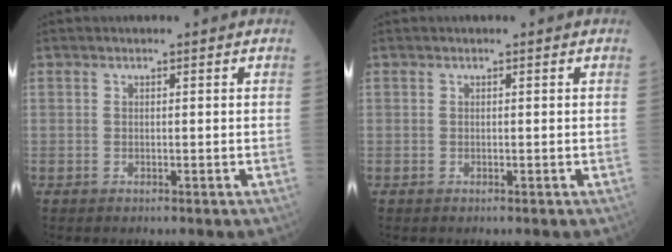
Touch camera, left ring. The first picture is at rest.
{"total": 0.0}